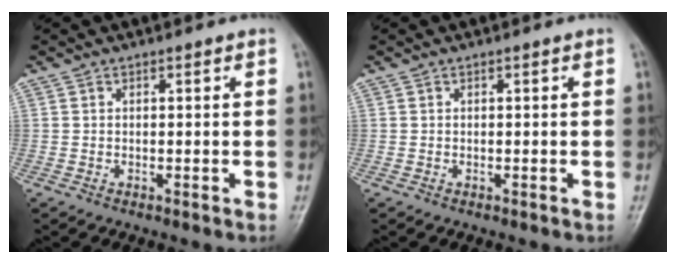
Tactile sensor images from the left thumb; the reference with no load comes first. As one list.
[{"total": 0.0}]